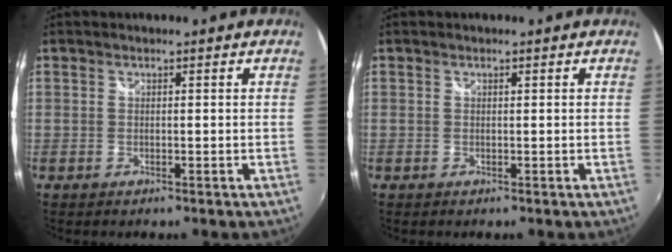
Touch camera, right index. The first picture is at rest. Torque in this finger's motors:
{"motor_torque": [-0.21, -0.02, 0.04, 0.00]}